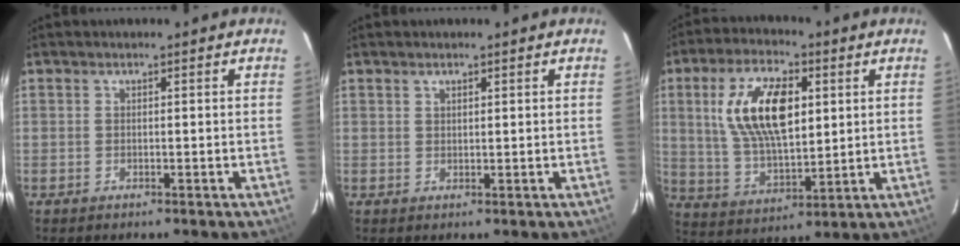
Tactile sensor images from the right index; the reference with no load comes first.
{"total": 1.0, "force": [0.8, 0.5, 0.4], "torque": [-0.004, 0.002, 0.014]}
{"total": 15.9, "force": [4.1, 7.4, 13.4], "torque": [-0.261, 0.012, 0.087]}